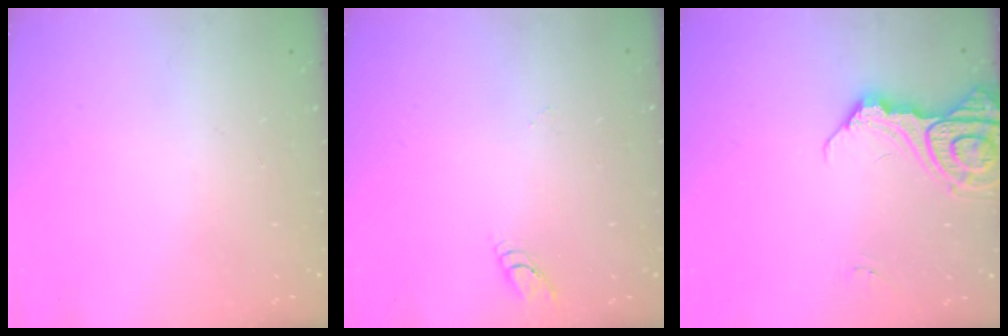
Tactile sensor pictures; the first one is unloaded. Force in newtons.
{"total": 2.8, "press": 2.8, "slide": 0.3}
{"total": 13.1, "press": 13.0, "slide": 1.3}